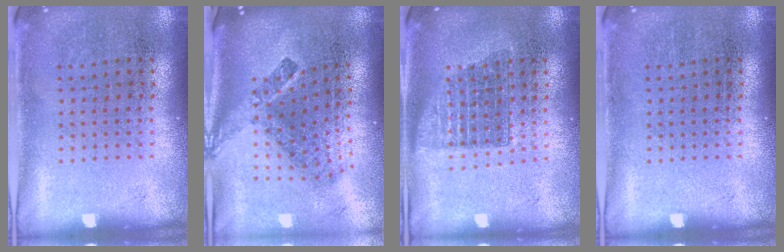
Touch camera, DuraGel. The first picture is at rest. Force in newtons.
{"total": 2.6, "press": 1.6, "slide": 2.1}
{"total": 1.3, "press": 1.1, "slide": 0.8}
{"total": 0.0}